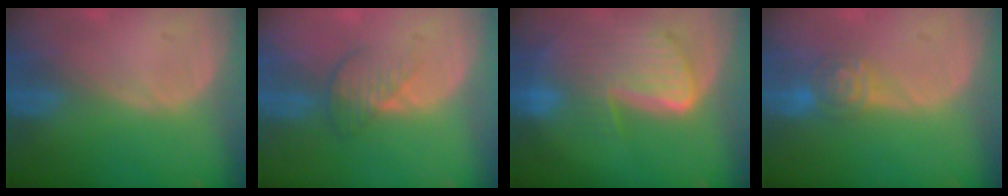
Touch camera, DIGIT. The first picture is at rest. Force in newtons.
{"total": 3.8, "press": 3.5, "slide": 1.5}
{"total": 9.8, "press": 8.2, "slide": 5.2}
{"total": 4.7, "press": 4.2, "slide": 2.1}